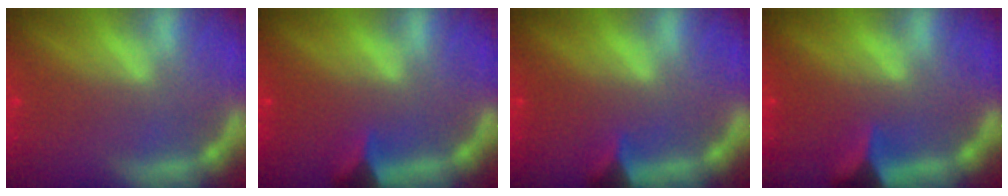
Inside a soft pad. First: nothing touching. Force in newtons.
{"total": 2.4}
{"total": 1.9}
{"total": 3.5}